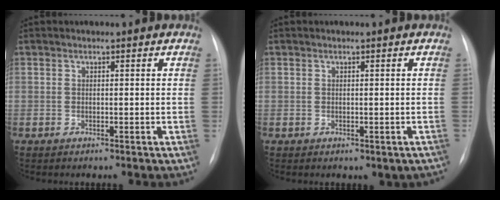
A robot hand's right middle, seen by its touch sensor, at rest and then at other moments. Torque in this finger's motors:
{"motor_torque": [1.04, -1.10, 0.39, 0.04]}